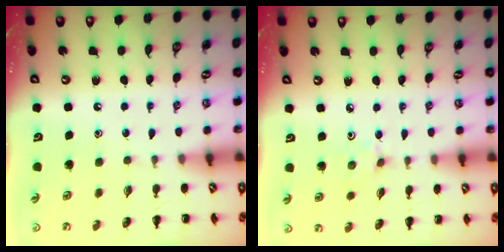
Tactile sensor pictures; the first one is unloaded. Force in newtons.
{"total": 2.4, "press": 2.3, "slide": 0.8}